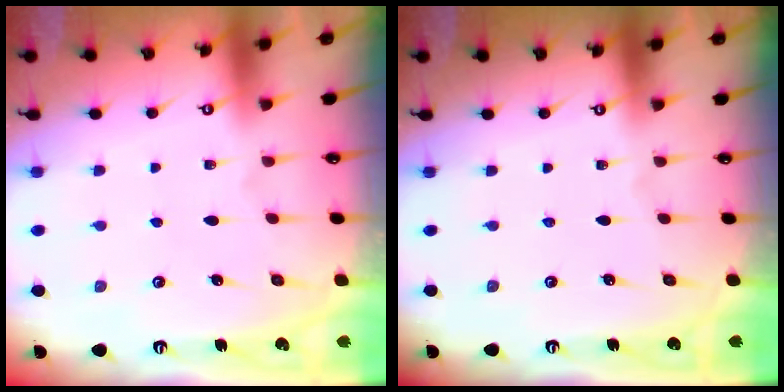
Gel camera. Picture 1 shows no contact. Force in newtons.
{"total": 0.0}